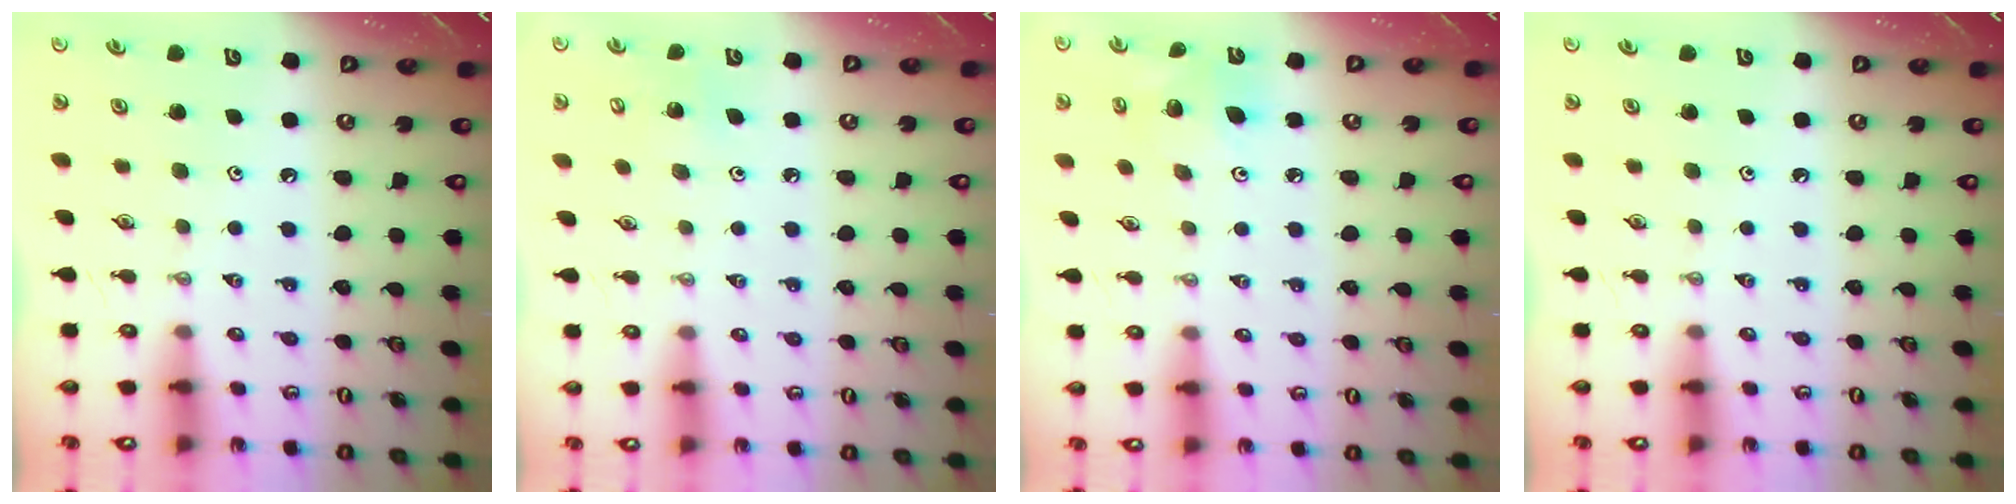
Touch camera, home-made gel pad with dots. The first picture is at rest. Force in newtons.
{"total": 4.8, "press": 4.8, "slide": 0.4}
{"total": 8.8, "press": 8.6, "slide": 1.7}
{"total": 0.0}